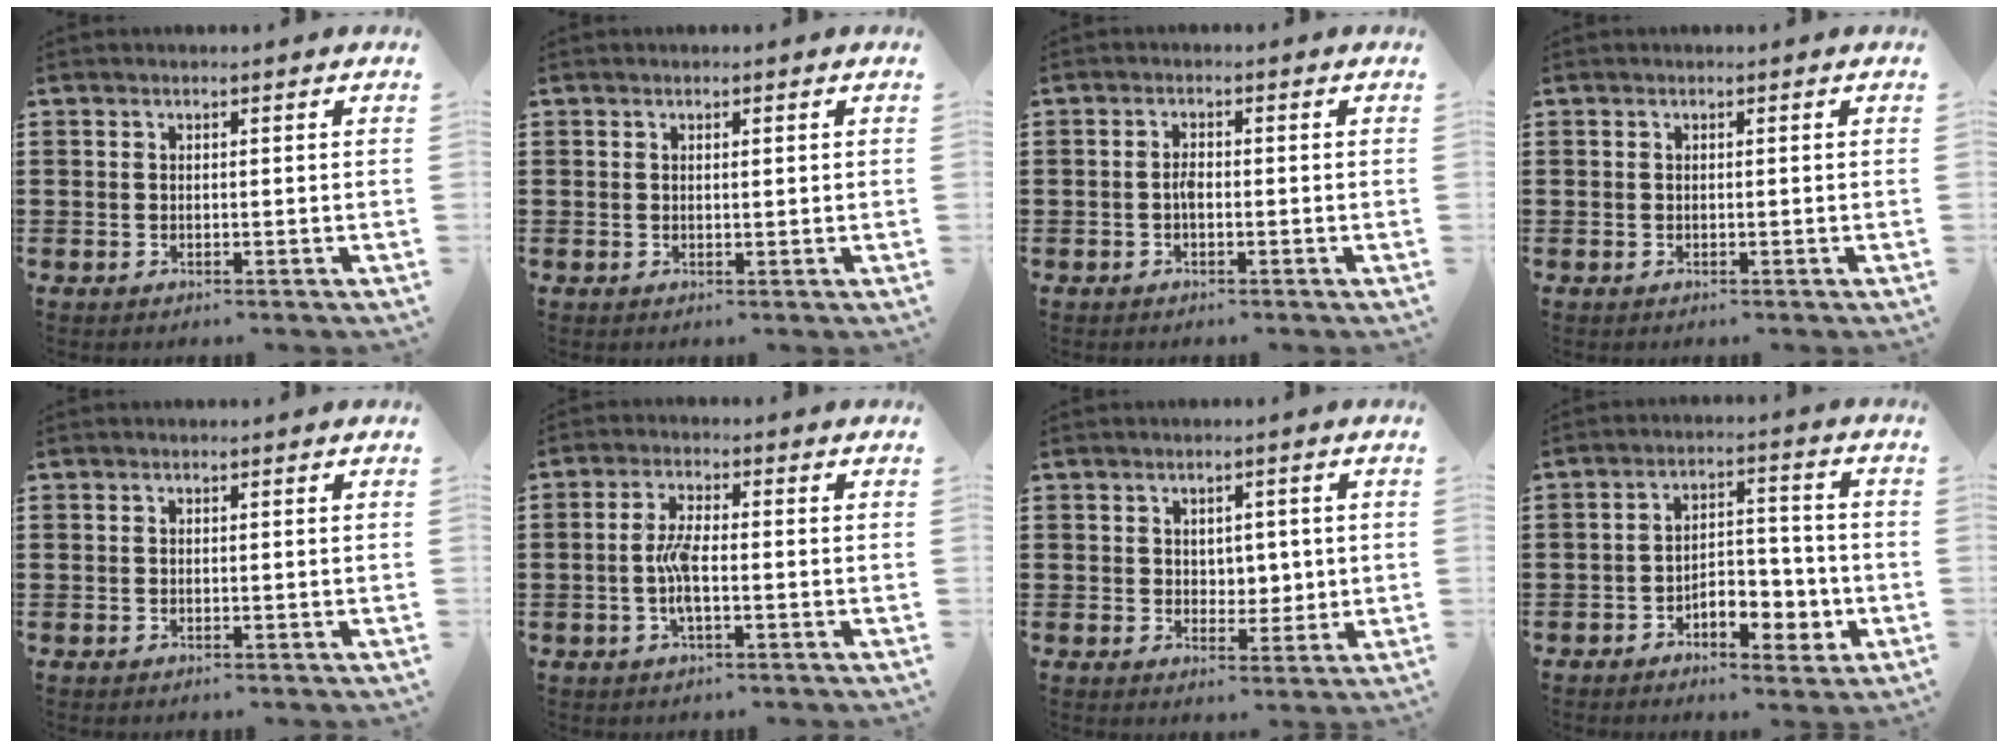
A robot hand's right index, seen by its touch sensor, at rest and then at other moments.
{"total": 0.6, "force": [0.2, 0.1, 0.5], "torque": [-0.011, 0.000, 0.005]}
{"total": 1.6, "force": [-0.5, 0.6, 1.4], "torque": [-0.028, -0.001, -0.009]}
{"total": 0.0}
{"total": 0.0}
{"total": 4.8, "force": [-1.0, 1.2, 4.5], "torque": [-0.095, 0.000, -0.024]}
{"total": 3.3, "force": [1.1, 2.8, 1.5], "torque": [-0.024, 0.005, 0.015]}
{"total": 6.3, "force": [-2.9, 3.6, 4.2], "torque": [-0.064, 0.012, -0.054]}